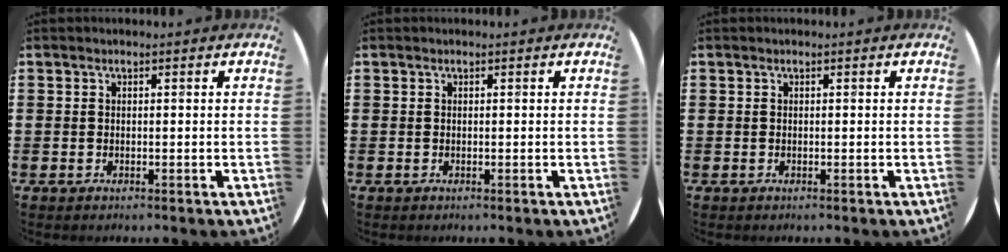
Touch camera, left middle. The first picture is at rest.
{"total": 0.0}
{"total": 0.0}